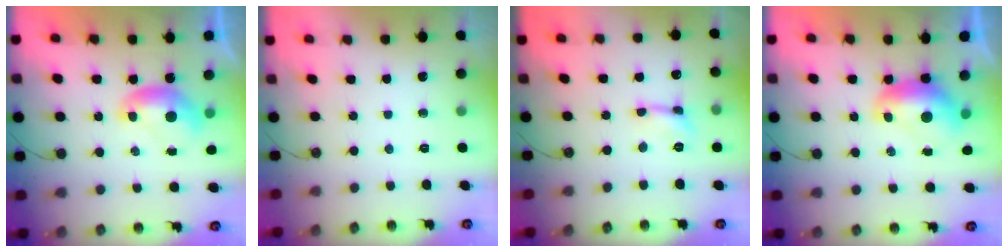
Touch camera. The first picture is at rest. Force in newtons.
{"total": 0.0}
{"total": 2.2, "press": 2.2, "slide": 0.4}
{"total": 1.6, "press": 1.6, "slide": 0.4}